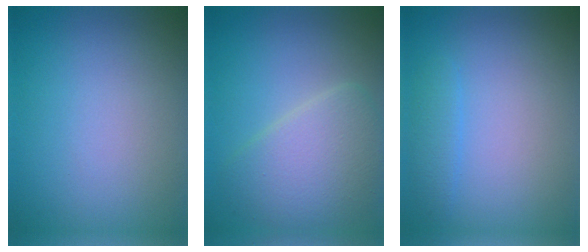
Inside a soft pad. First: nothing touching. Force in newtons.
{"total": 5.3, "press": 5.3, "slide": 0.1}
{"total": 1.3, "press": 1.3, "slide": 0.1}